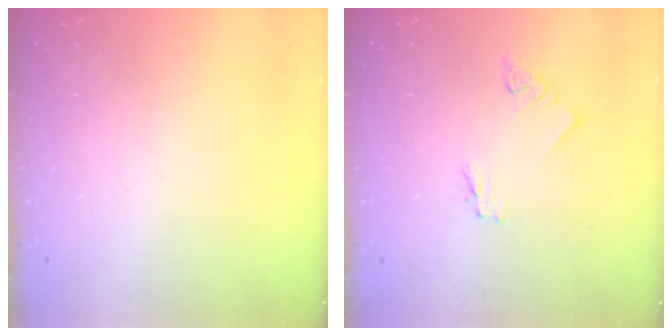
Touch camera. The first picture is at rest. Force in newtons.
{"total": 1.8, "press": 1.7, "slide": 0.2}